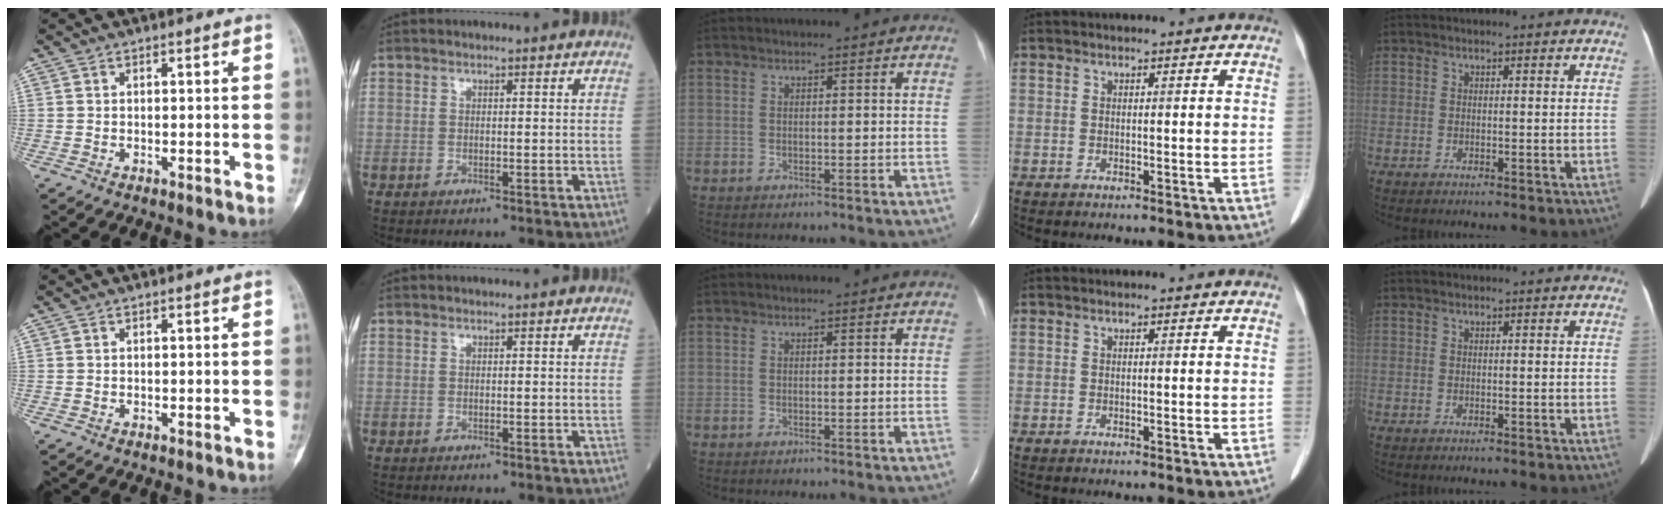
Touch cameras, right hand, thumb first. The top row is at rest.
{}